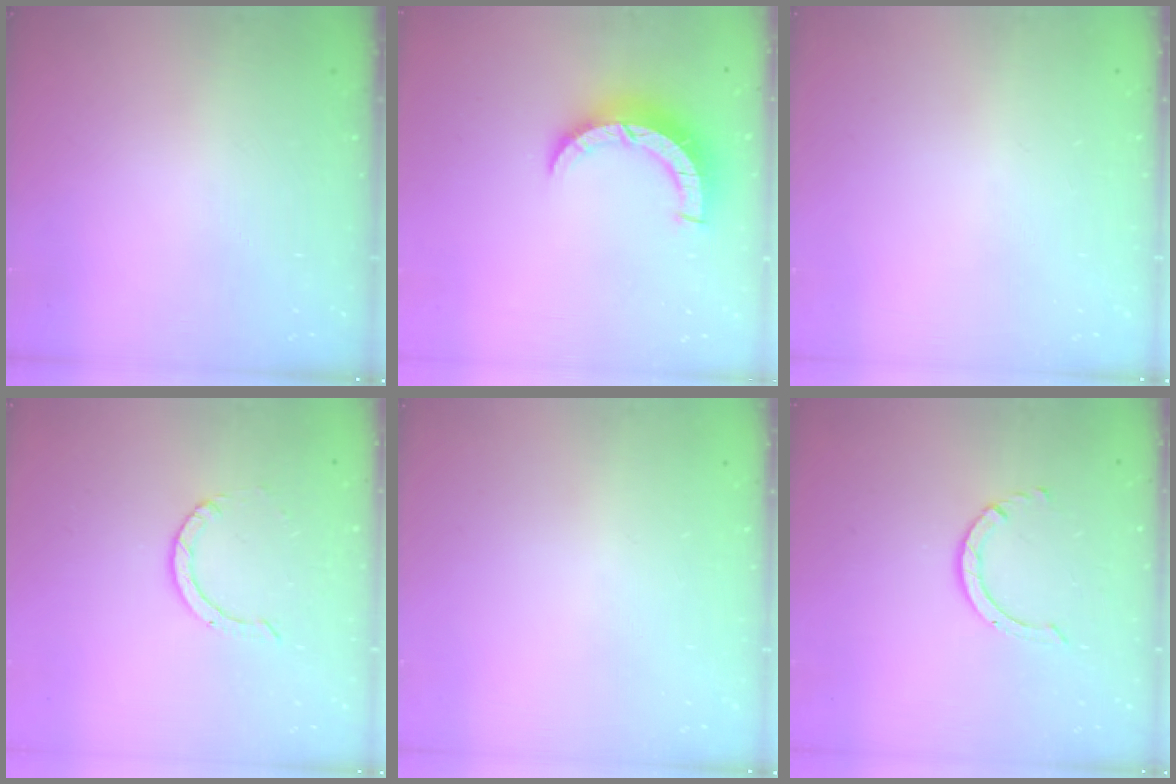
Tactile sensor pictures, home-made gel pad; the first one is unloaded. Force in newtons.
{"total": 8.4, "press": 8.4, "slide": 0.3}
{"total": 0.0}
{"total": 2.0, "press": 2.0, "slide": 0.2}
{"total": 0.0}
{"total": 3.2, "press": 3.1, "slide": 0.4}